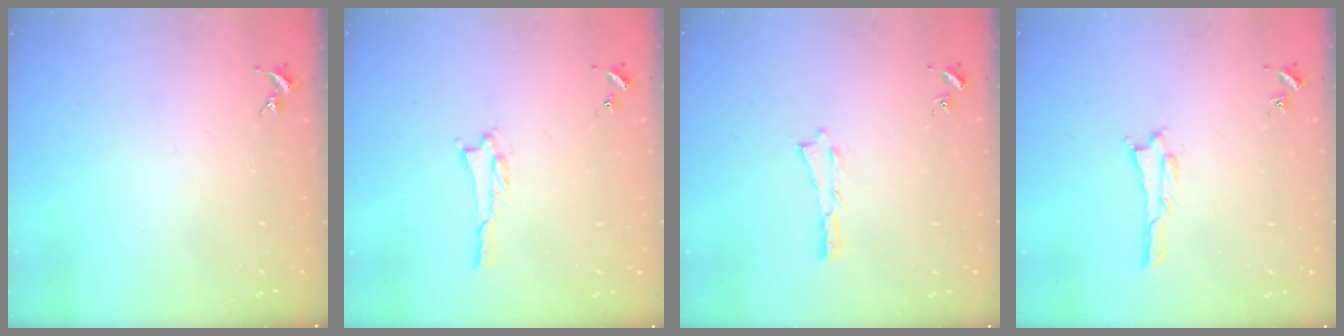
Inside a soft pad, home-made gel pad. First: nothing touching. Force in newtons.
{"total": 1.0, "press": 1.0, "slide": 0.2}
{"total": 0.0}
{"total": 1.1, "press": 1.1, "slide": 0.1}